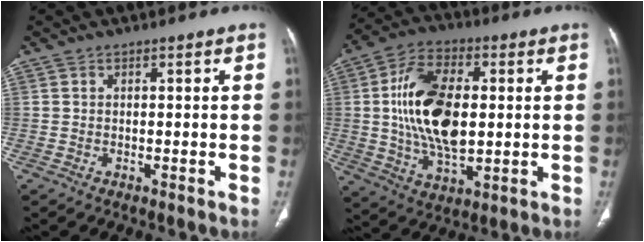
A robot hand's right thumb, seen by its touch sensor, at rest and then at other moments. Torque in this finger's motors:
{"motor_torque": [1.96, 2.87, 1.37, -1.10, 0.56]}